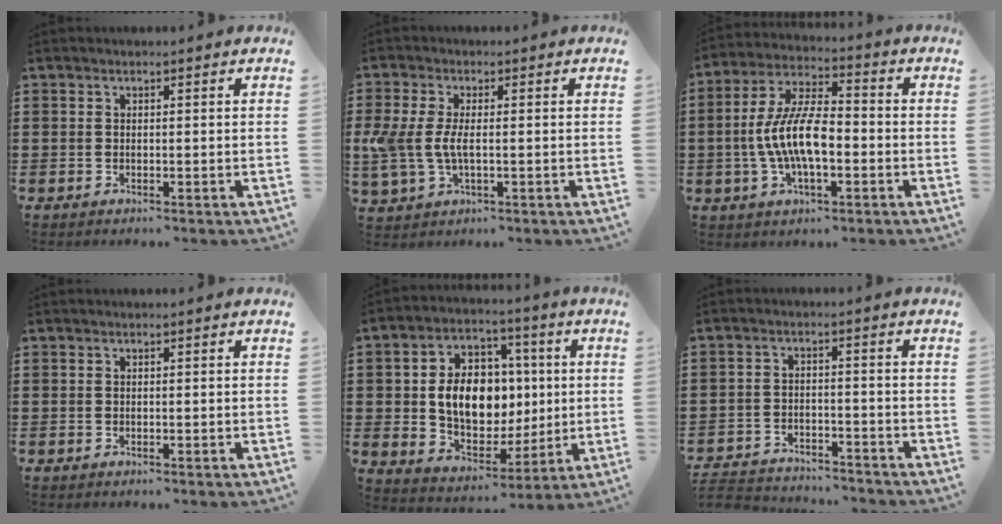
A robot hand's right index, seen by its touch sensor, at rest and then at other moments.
{"total": 5.2, "force": [-0.3, 2.6, 4.6], "torque": [-0.128, -0.010, -0.016]}
{"total": 10.5, "force": [-1.9, 4.2, 9.4], "torque": [-0.208, -0.004, -0.042]}
{"total": 0.0}
{"total": 10.9, "force": [0.9, 8.0, 7.3], "torque": [-0.141, 0.016, 0.017]}
{"total": 4.0, "force": [-4.0, 0.3, 0.3], "torque": [-0.025, -0.005, -0.088]}